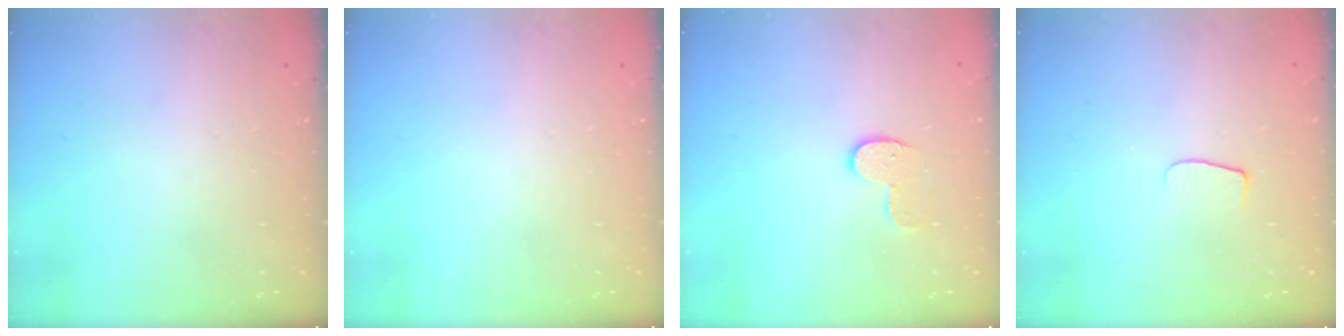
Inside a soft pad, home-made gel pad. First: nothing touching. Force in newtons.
{"total": 0.0}
{"total": 8.1, "press": 8.1, "slide": 0.4}
{"total": 6.0, "press": 6.0, "slide": 0.6}